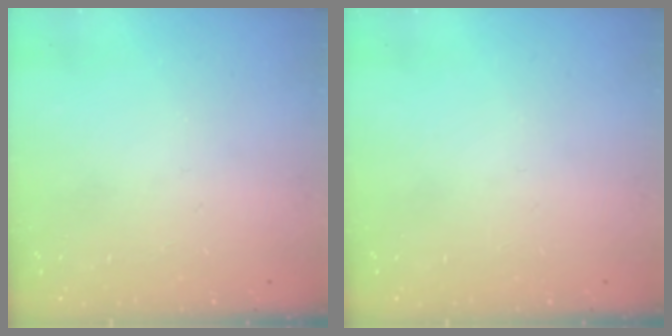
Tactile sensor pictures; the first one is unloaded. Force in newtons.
{"total": 0.0}